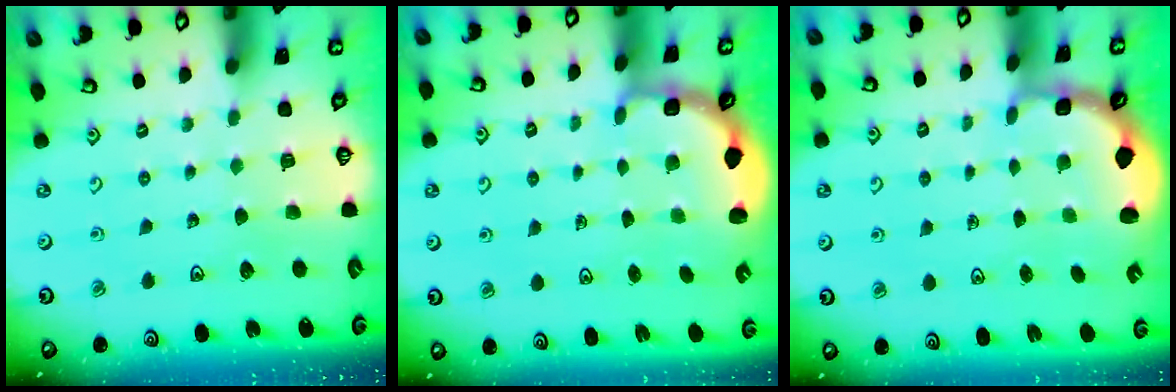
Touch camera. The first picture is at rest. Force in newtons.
{"total": 3.0, "press": 2.6, "slide": 1.5}
{"total": 2.9, "press": 1.8, "slide": 2.2}